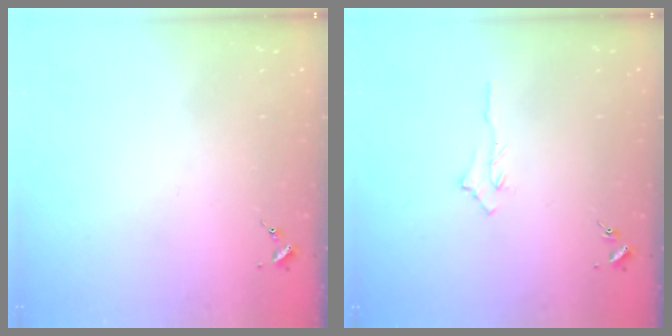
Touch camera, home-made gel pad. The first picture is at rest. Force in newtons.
{"total": 2.9, "press": 2.9, "slide": 0.4}